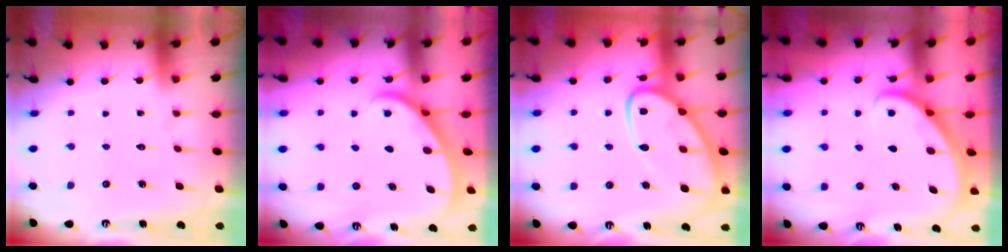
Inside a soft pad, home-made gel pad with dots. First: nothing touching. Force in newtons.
{"total": 2.2, "press": 2.2, "slide": 0.1}
{"total": 13.3, "press": 13.2, "slide": 1.1}
{"total": 2.7, "press": 2.7, "slide": 0.2}